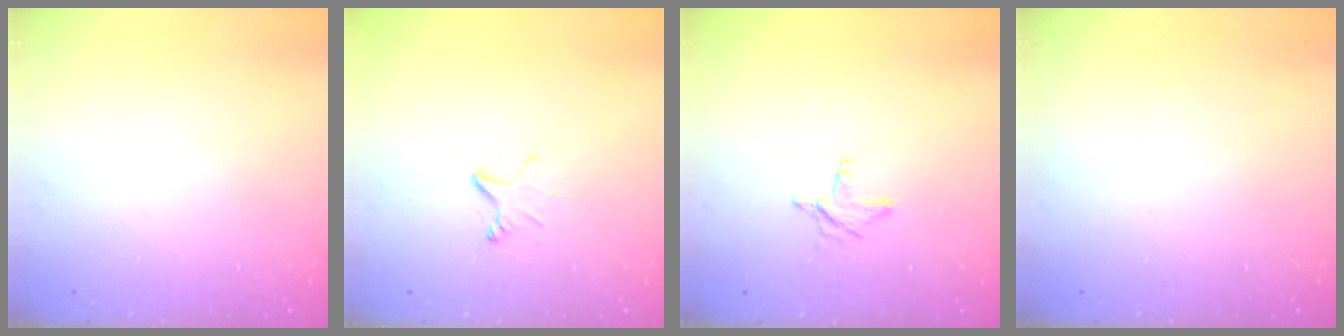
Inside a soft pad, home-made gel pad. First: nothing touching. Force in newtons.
{"total": 3.8, "press": 3.7, "slide": 0.3}
{"total": 3.9, "press": 3.9, "slide": 0.3}
{"total": 0.0}